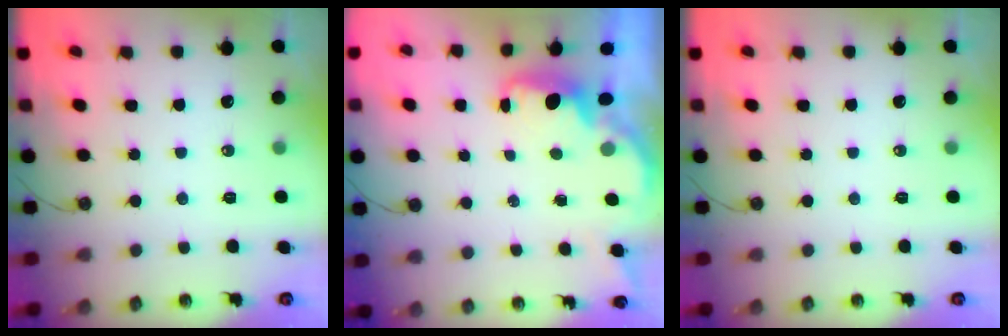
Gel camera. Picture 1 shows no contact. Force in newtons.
{"total": 1.2, "press": 1.0, "slide": 0.6}
{"total": 0.0}